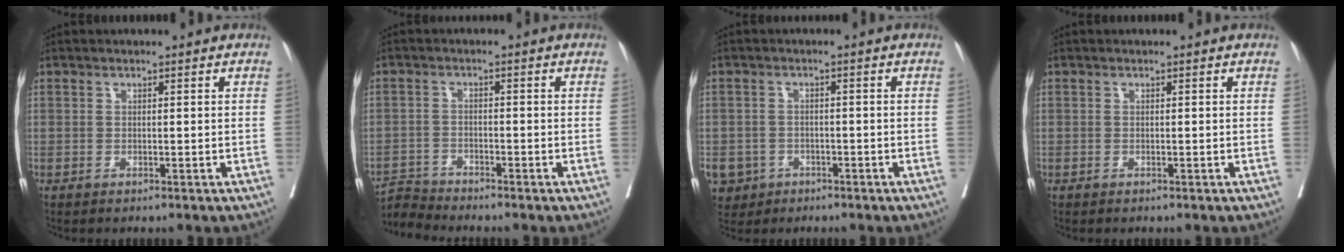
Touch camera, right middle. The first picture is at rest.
{"total": 3.8, "force": [-3.5, -1.1, -1.0], "torque": [0.016, -0.012, -0.067]}
{"total": 6.9, "force": [-3.5, 5.7, 1.6], "torque": [-0.044, 0.003, -0.053]}
{"total": 0.0}